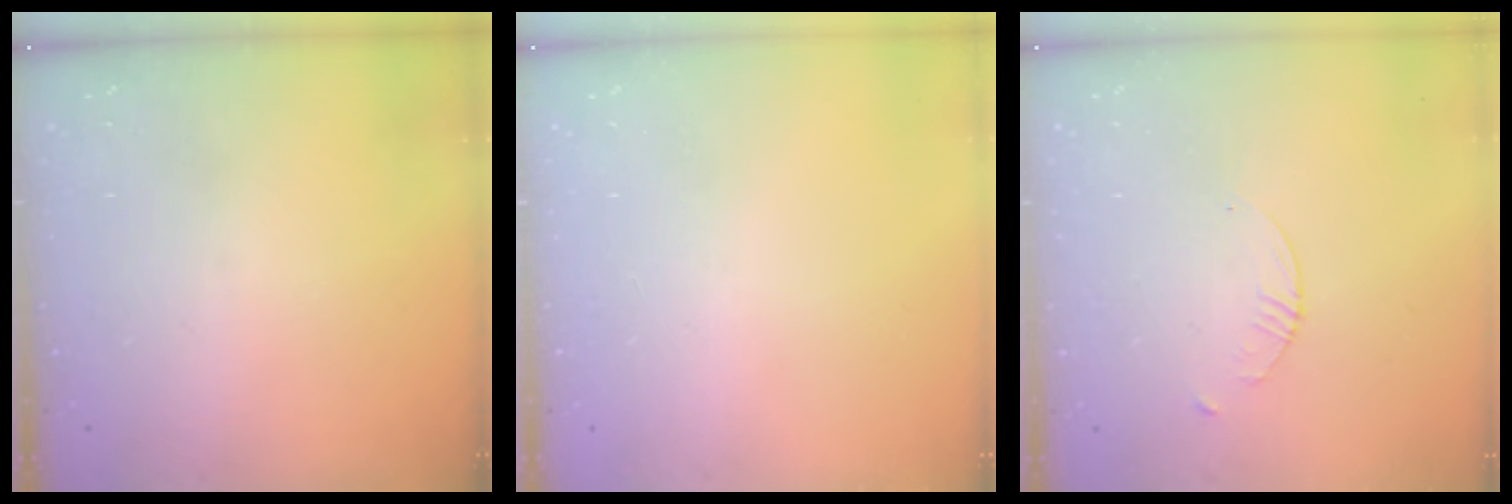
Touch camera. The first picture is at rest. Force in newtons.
{"total": 0.0}
{"total": 1.5, "press": 1.5, "slide": 0.2}